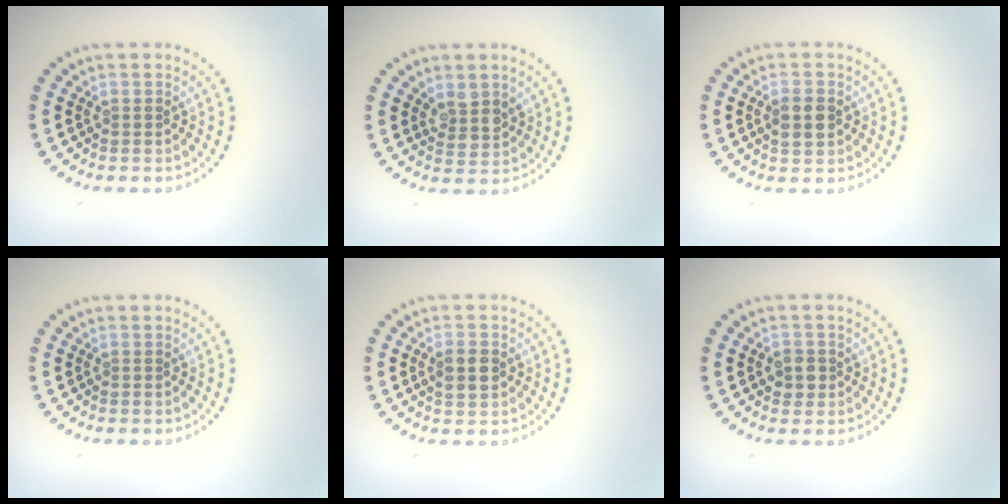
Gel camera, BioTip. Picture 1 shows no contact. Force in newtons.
{"total": 2.3, "press": 2.0, "slide": 1.1}
{"total": 2.4, "press": 2.4, "slide": 0.1}
{"total": 0.0}
{"total": 2.2, "press": 2.2, "slide": 0.2}
{"total": 1.6, "press": 1.6, "slide": 0.5}